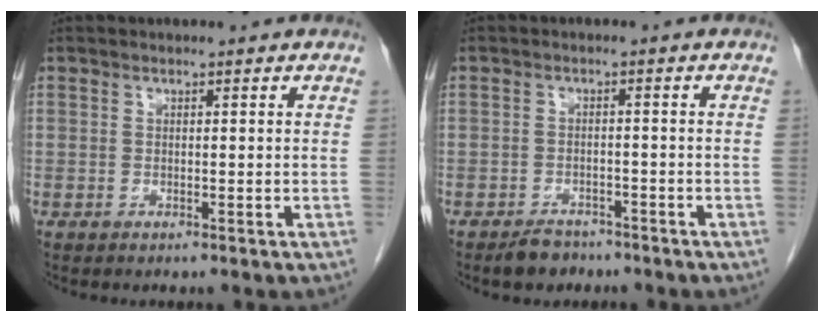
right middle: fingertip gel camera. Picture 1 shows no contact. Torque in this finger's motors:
{"motor_torque": [0.04, -0.04, 0.00, 0.00]}